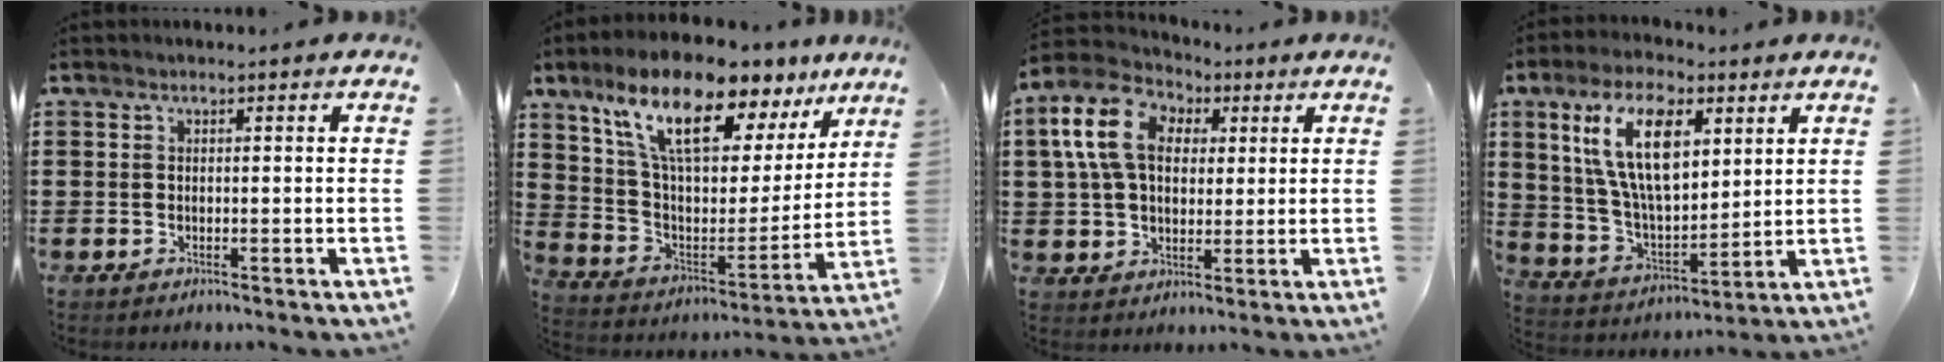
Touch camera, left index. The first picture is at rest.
{"total": 14.1, "force": [10.2, 4.7, 8.6], "torque": [-0.188, -0.056, 0.171]}
{"total": 9.9, "force": [2.9, 7.2, 6.2], "torque": [-0.162, 0.019, 0.052]}
{"total": 14.5, "force": [6.6, 6.7, 11.1], "torque": [-0.245, 0.001, 0.119]}